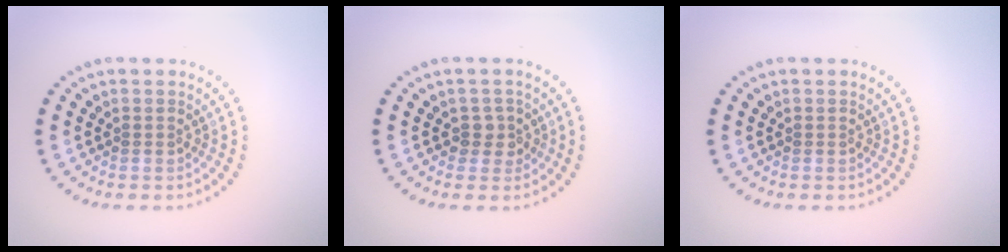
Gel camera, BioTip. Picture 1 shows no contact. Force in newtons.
{"total": 1.6, "press": 1.4, "slide": 0.8}
{"total": 0.0}